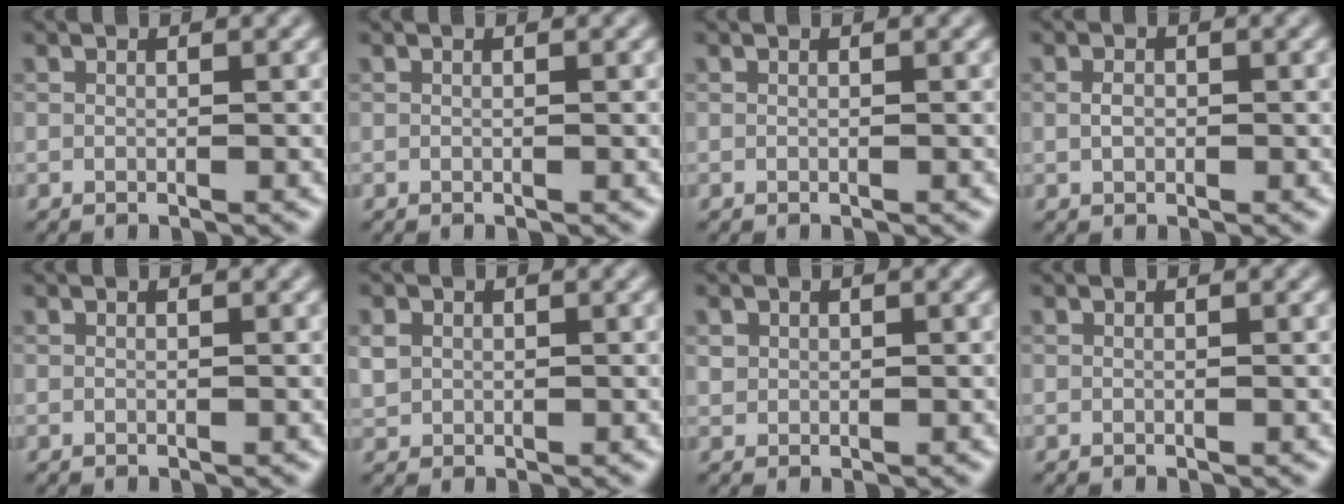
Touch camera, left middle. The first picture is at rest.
{"total": 0.0}
{"total": 0.0}
{"total": 1.2, "force": [0.0, 0.9, 0.8], "torque": [-0.018, 0.000, 0.000]}
{"total": 0.0}
{"total": 1.5, "force": [0.2, 1.3, 0.5], "torque": [-0.011, -0.001, 0.005]}
{"total": 0.8, "force": [0.3, 0.8, 0.1], "torque": [0.001, -0.003, 0.008]}
{"total": 0.0}